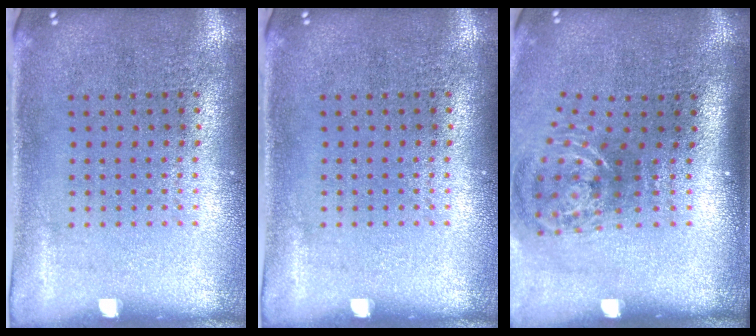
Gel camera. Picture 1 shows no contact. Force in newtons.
{"total": 0.0}
{"total": 1.8, "press": 1.2, "slide": 1.3}